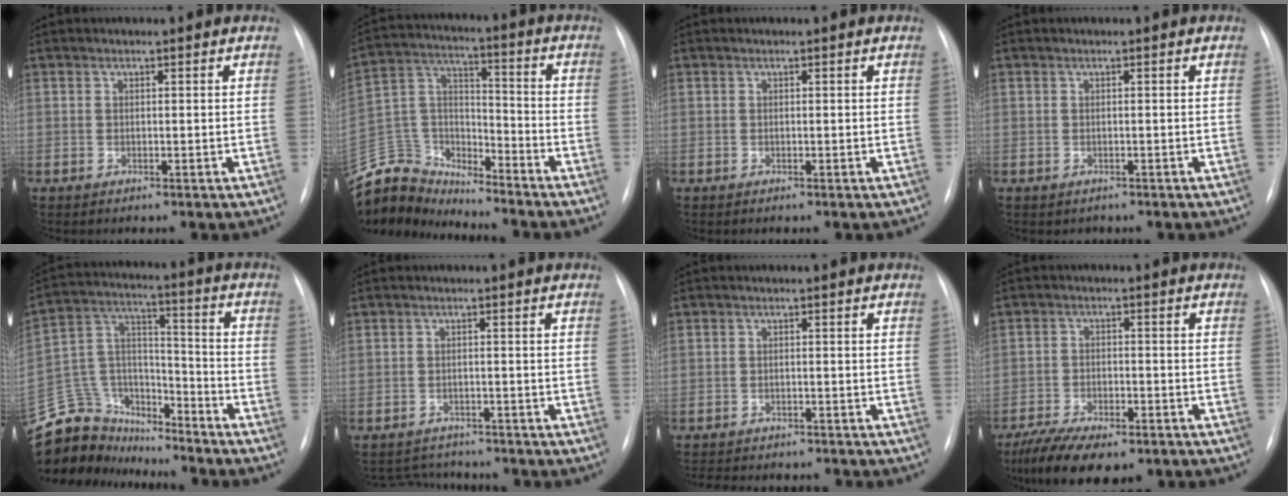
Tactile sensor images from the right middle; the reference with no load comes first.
{"total": 13.9, "force": [-13.4, 3.3, 0.3], "torque": [-0.014, 0.061, -0.255]}
{"total": 0.0}
{"total": 0.9, "force": [-0.5, 0.7, 0.0], "torque": [-0.004, 0.002, -0.005]}
{"total": 17.5, "force": [-15.9, 7.0, 2.6], "torque": [-0.063, 0.072, -0.268]}
{"total": 4.1, "force": [-4.0, 1.0, -0.4], "torque": [0.002, 0.006, -0.059]}
{"total": 10.3, "force": [-9.1, 3.2, 3.5], "torque": [-0.063, -0.001, -0.111]}
{"total": 12.3, "force": [-9.1, 4.7, 6.9], "torque": [-0.118, -0.009, -0.139]}